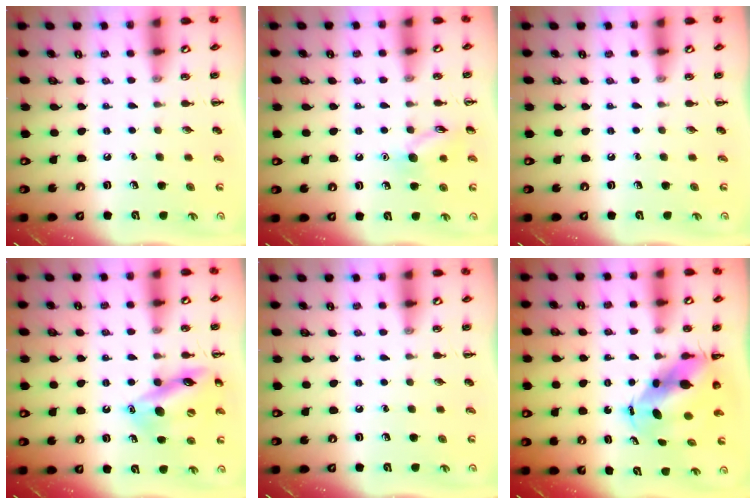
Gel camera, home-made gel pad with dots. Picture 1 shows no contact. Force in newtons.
{"total": 9.6, "press": 9.6, "slide": 0.6}
{"total": 0.0}
{"total": 15.5, "press": 15.3, "slide": 2.9}
{"total": 0.0}
{"total": 7.9, "press": 7.5, "slide": 2.3}